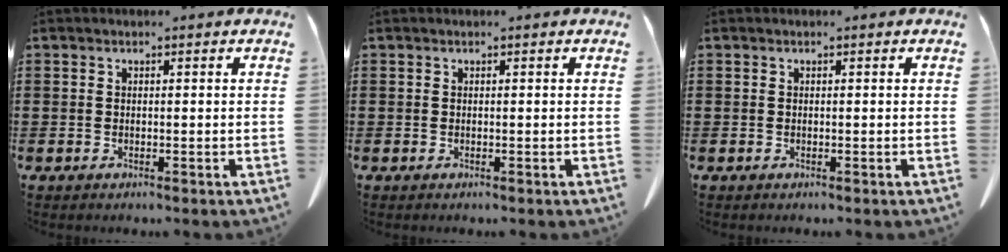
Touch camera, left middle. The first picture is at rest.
{"total": 0.0}
{"total": 0.0}